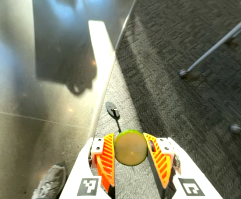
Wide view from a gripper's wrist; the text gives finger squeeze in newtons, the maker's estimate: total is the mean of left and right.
{"total": 9.4, "left": 9.8, "right": 9.0}